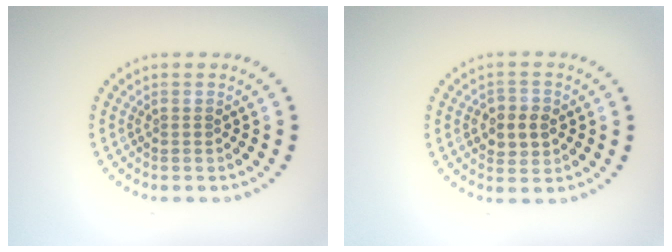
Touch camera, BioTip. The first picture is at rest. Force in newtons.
{"total": 2.9, "press": 2.8, "slide": 0.3}